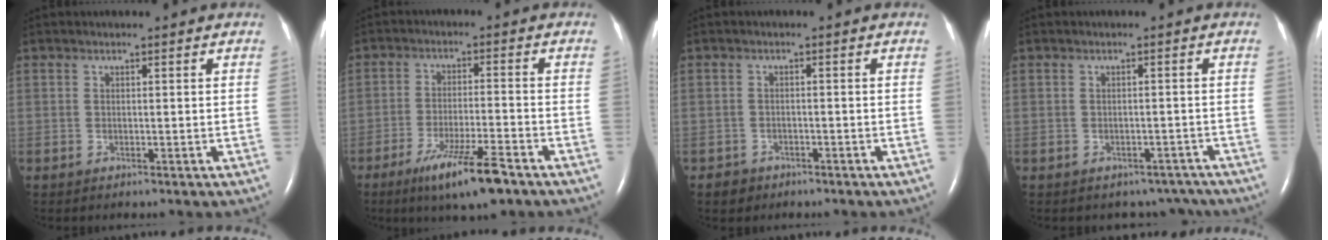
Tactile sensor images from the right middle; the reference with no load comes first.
{"total": 9.4, "force": [-6.2, 0.5, 7.1], "torque": [-0.133, -0.022, -0.103]}
{"total": 1.9, "force": [-1.3, 1.4, -0.1], "torque": [-0.004, 0.008, -0.019]}
{"total": 4.9, "force": [-4.1, 2.6, 0.0], "torque": [0.014, 0.014, -0.042]}